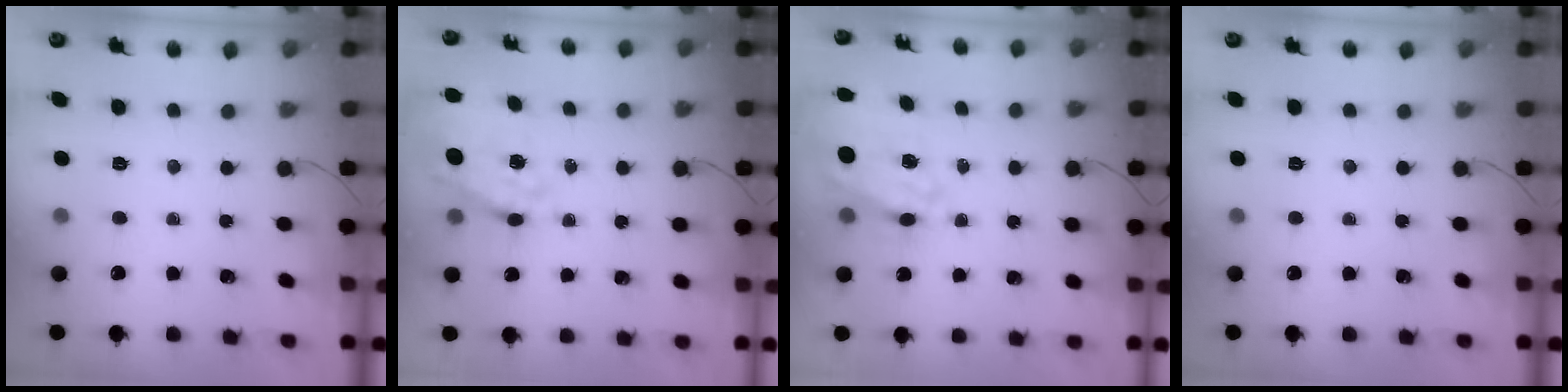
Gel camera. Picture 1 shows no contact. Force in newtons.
{"total": 17.7, "press": 17.3, "slide": 3.8}
{"total": 16.5, "press": 16.1, "slide": 3.6}
{"total": 0.0}